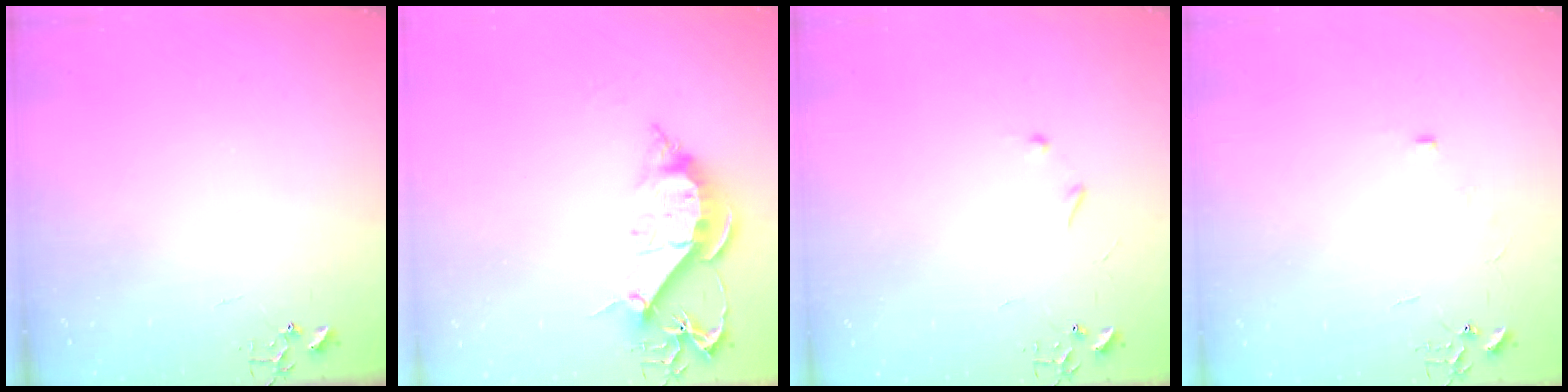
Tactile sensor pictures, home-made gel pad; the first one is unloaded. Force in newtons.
{"total": 11.4, "press": 11.3, "slide": 1.1}
{"total": 6.0, "press": 6.0, "slide": 0.6}
{"total": 5.4, "press": 5.3, "slide": 0.7}